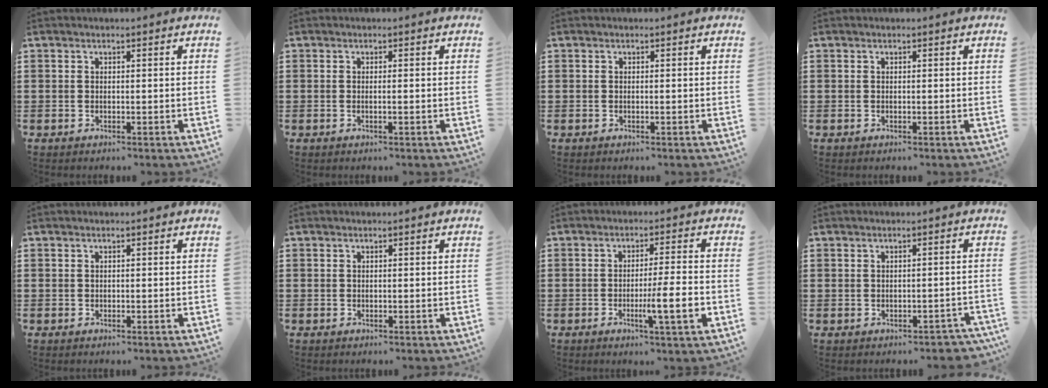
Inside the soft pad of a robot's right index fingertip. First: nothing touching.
{"total": 0.8, "force": [-0.3, -0.2, 0.7], "torque": [-0.012, -0.005, -0.005]}
{"total": 0.0}
{"total": 0.0}
{"total": 0.0}
{"total": 0.0}
{"total": 7.0, "force": [-2.1, 0.3, 6.7], "torque": [-0.107, -0.010, -0.035]}
{"total": 1.3, "force": [-1.1, 0.7, 0.2], "torque": [-0.009, 0.001, -0.025]}